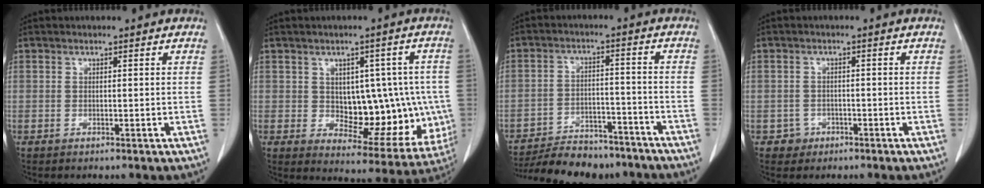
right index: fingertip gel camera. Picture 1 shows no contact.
{"total": 13.7, "force": [0.1, 7.7, 11.4], "torque": [-0.130, 0.018, 0.028]}
{"total": 15.9, "force": [-14.3, 5.0, 4.8], "torque": [-0.083, 0.006, -0.201]}
{"total": 2.4, "force": [-1.2, 2.1, -0.2], "torque": [0.010, 0.013, -0.018]}